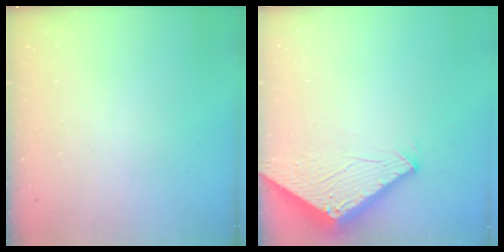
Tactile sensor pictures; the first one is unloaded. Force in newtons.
{"total": 2.9, "press": 2.9, "slide": 0.2}